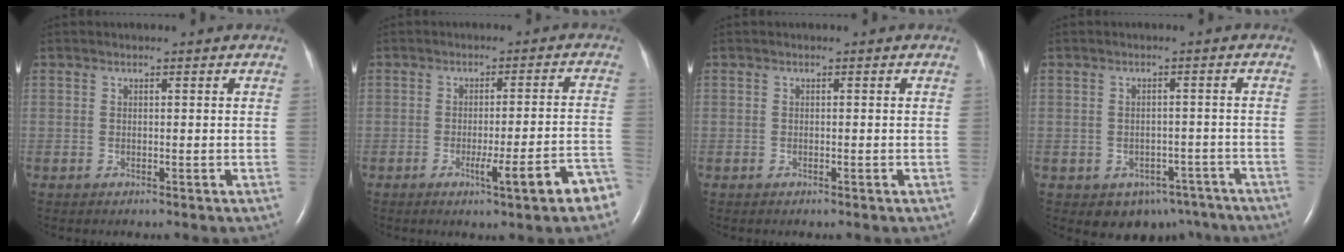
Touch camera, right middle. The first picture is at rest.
{"total": 8.6, "force": [-4.8, -0.2, 7.1], "torque": [-0.090, 0.000, -0.062]}
{"total": 0.0}
{"total": 7.4, "force": [-5.3, 4.8, 2.0], "torque": [-0.013, 0.020, -0.064]}